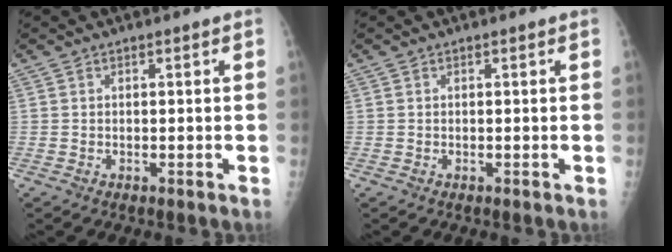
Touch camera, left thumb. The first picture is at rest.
{"total": 0.0}